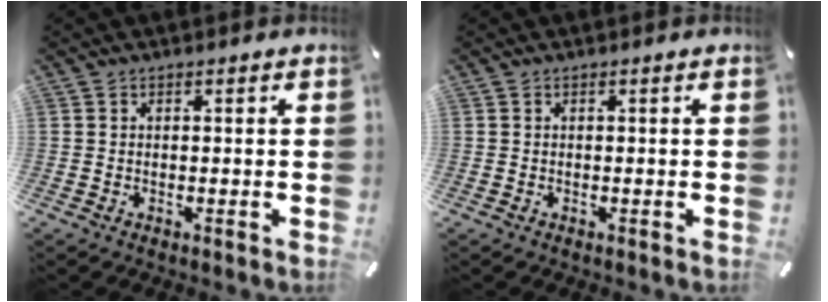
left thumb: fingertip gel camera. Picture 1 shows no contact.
{"total": 0.0}